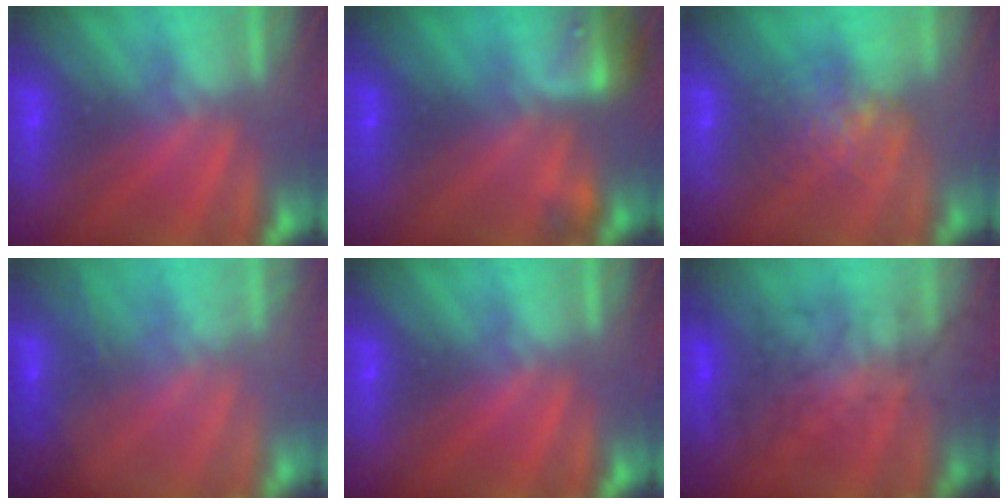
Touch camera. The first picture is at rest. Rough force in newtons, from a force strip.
{"total": 8.8}
{"total": 4.6}
{"total": 2.7}
{"total": 0.0}
{"total": 5.0}